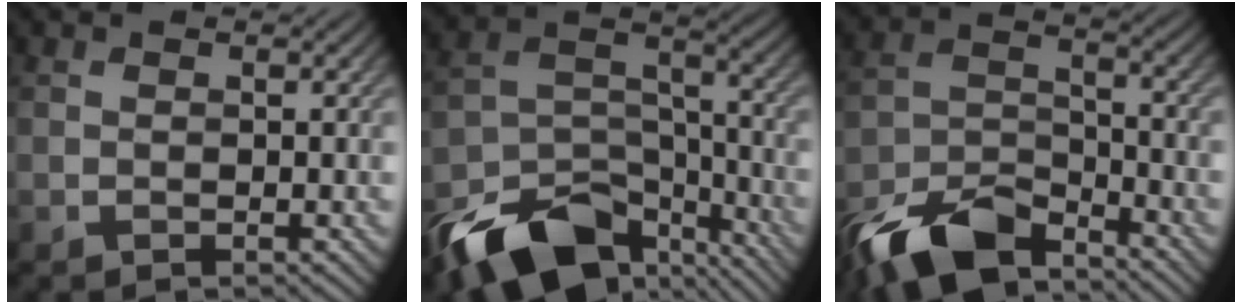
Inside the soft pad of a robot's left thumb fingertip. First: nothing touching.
{"total": 15.3, "force": [-10.8, 7.4, 7.9], "torque": [-0.169, -0.026, -0.183]}
{"total": 11.5, "force": [-9.0, 4.3, 5.8], "torque": [-0.112, -0.006, -0.180]}